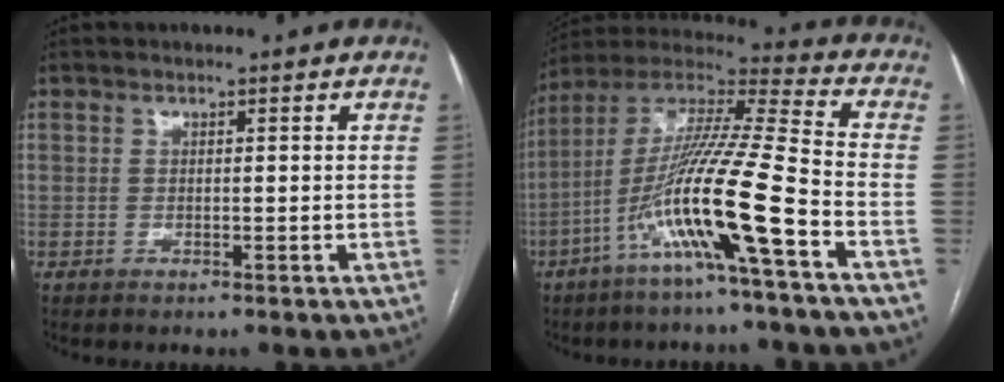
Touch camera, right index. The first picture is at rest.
{"total": 16.9, "force": [-6.7, -1.0, 15.5], "torque": [-0.301, -0.005, -0.133]}